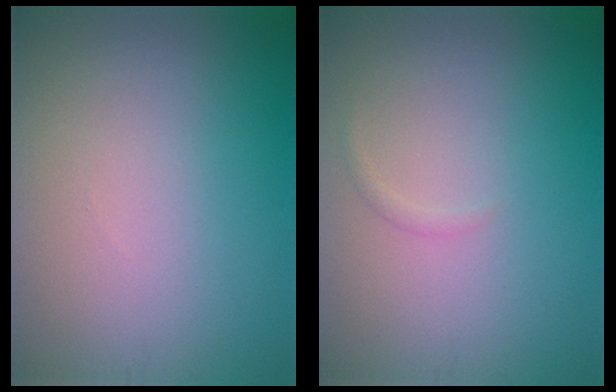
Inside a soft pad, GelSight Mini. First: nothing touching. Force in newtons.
{"total": 0.5, "press": 0.5, "slide": 0.0}